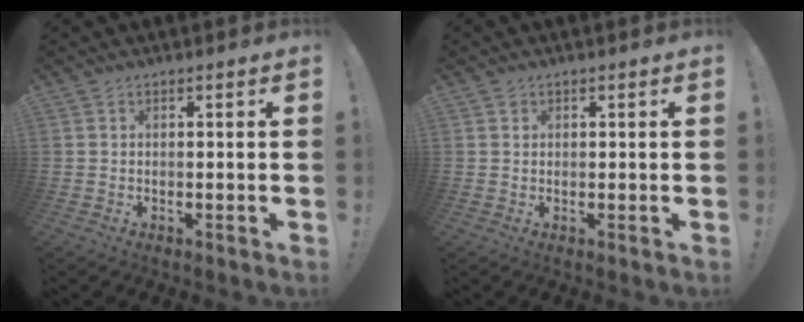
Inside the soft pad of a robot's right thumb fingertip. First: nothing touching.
{"total": 0.9, "force": [0.4, 0.8, 0.2], "torque": [-0.002, 0.001, 0.008]}